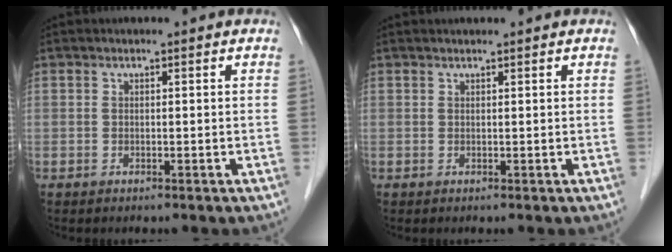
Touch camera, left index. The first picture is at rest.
{"total": 0.7, "force": [0.7, 0.0, 0.2], "torque": [-0.006, 0.010, 0.015]}